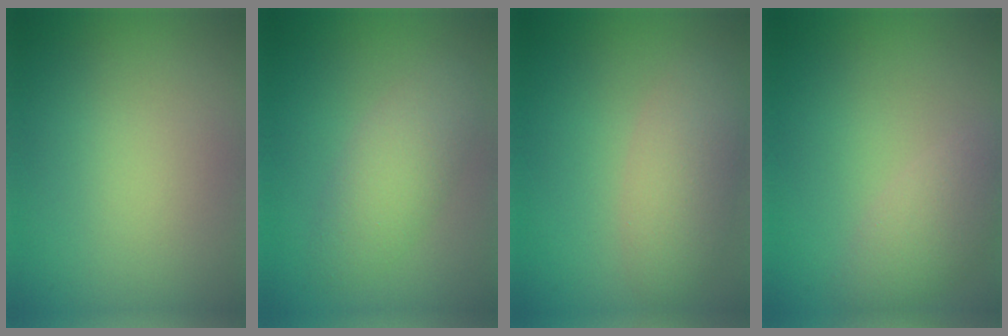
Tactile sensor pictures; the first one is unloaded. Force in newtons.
{"total": 3.2, "press": 3.2, "slide": 0.1}
{"total": 3.6, "press": 3.6, "slide": 0.2}
{"total": 3.0, "press": 2.9, "slide": 0.4}